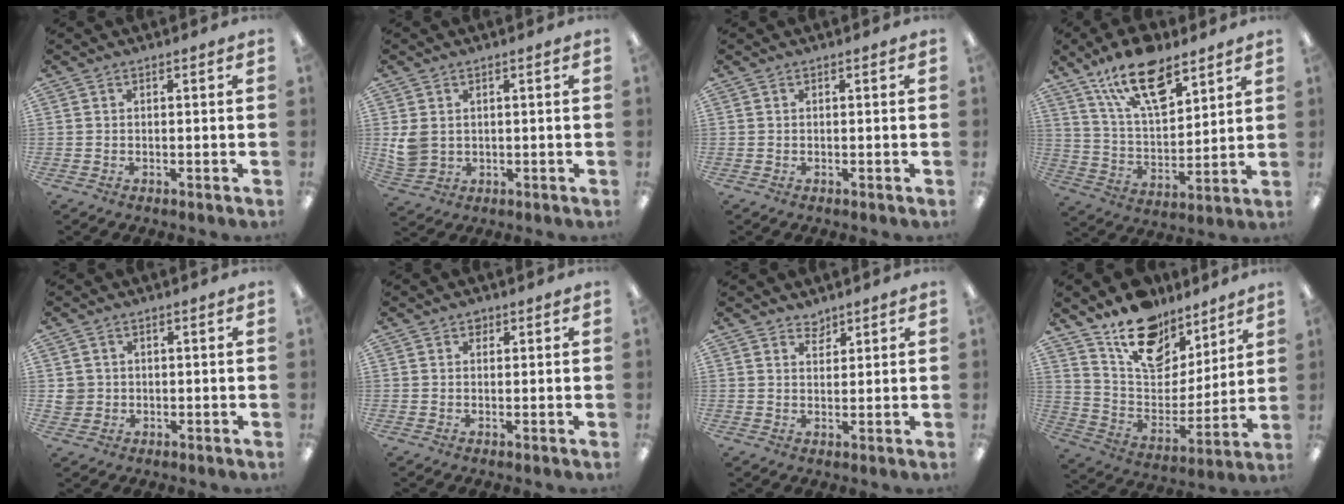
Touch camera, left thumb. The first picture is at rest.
{"total": 4.9, "force": [1.4, 4.0, 2.5], "torque": [-0.048, 0.002, 0.030]}
{"total": 0.0}
{"total": 17.8, "force": [11.5, 7.7, 11.1], "torque": [-0.196, -0.048, 0.201]}
{"total": 3.0, "force": [0.5, 2.9, 0.4], "torque": [-0.014, 0.006, 0.008]}
{"total": 1.4, "force": [0.9, 0.9, 0.4], "torque": [-0.001, -0.001, 0.015]}
{"total": 2.7, "force": [2.5, 1.1, 0.1], "torque": [0.003, -0.016, 0.047]}
{"total": 17.4, "force": [12.6, 9.9, 6.7], "torque": [-0.108, -0.086, 0.230]}